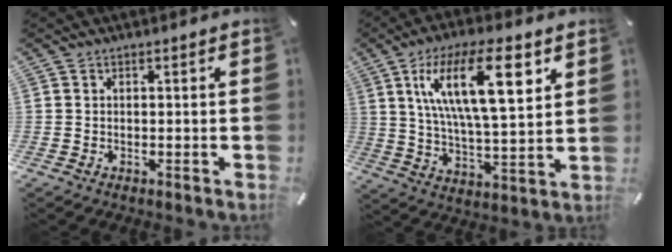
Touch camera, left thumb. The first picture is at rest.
{"total": 19.5, "force": [8.8, 7.1, 15.9], "torque": [-0.292, -0.012, 0.136]}